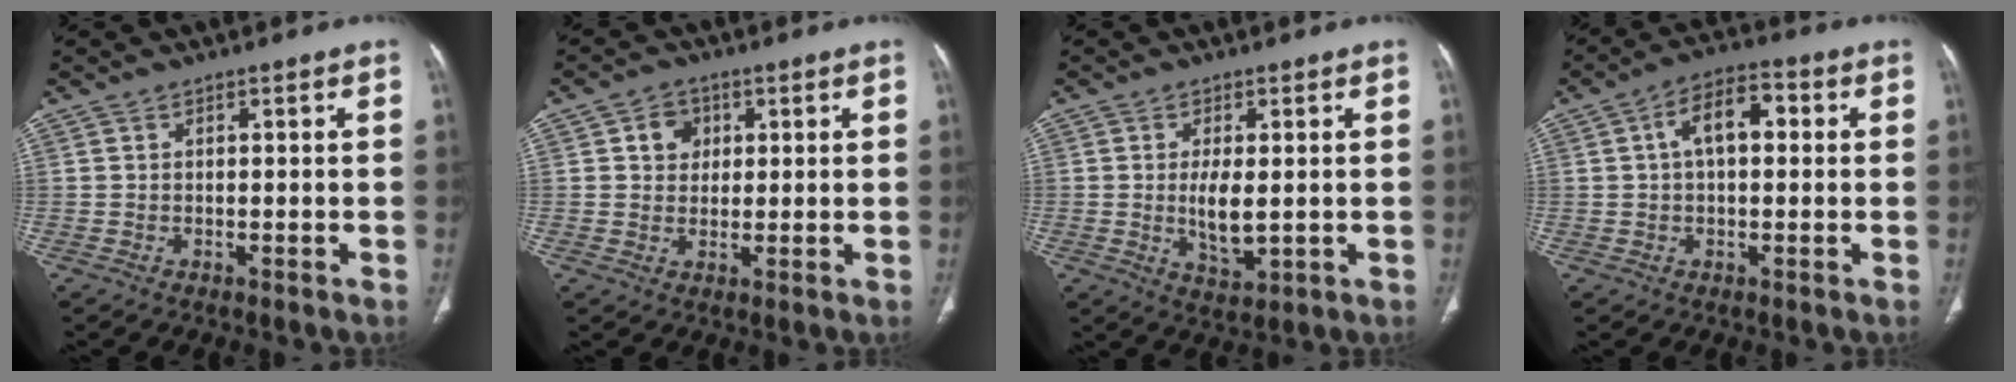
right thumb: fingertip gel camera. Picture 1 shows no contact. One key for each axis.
{"total": 4.6, "fx": 1.5, "fy": 3.9, "fz": 2.1, "tx": -0.010, "ty": -0.002, "tz": 0.023}
{"total": 6.0, "fx": -0.1, "fy": 2.5, "fz": 5.4, "tx": -0.099, "ty": -0.016, "tz": 0.005}
{"total": 8.4, "fx": 1.5, "fy": 4.5, "fz": 6.9, "tx": -0.106, "ty": 0.024, "tz": 0.016}